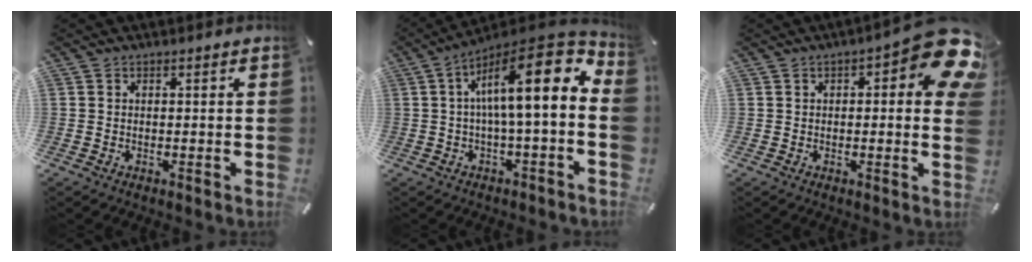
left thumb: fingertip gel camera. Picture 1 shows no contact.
{"total": 16.3, "force": [3.9, 3.9, 15.4], "torque": [-0.249, -0.031, 0.057]}
{"total": 12.5, "force": [4.4, 4.3, 10.9], "torque": [-0.125, -0.035, 0.073]}